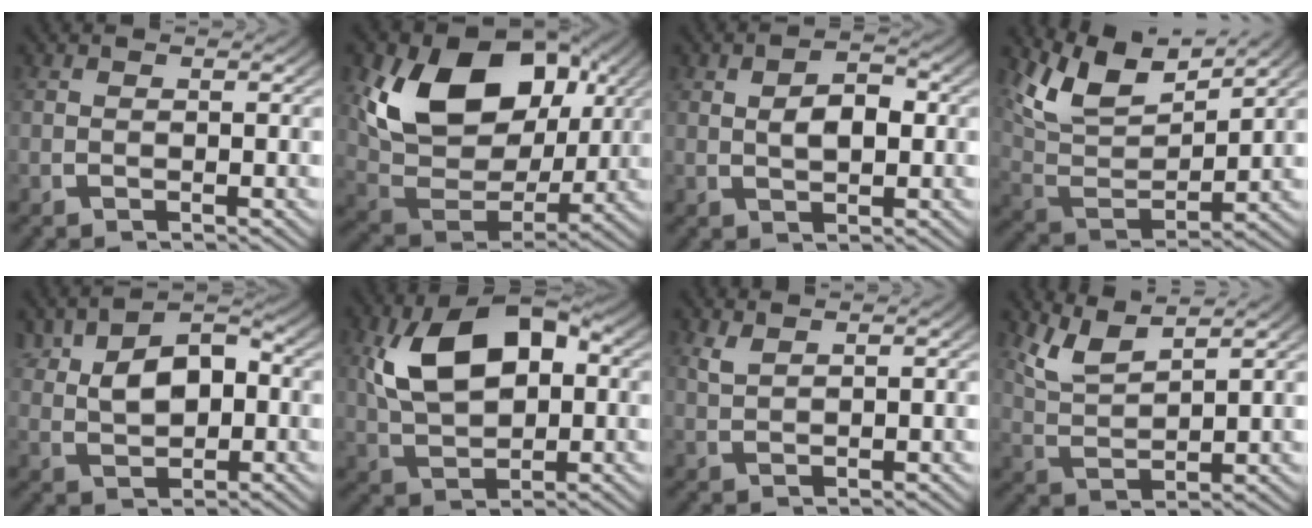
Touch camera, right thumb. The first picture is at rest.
{"total": 14.8, "force": [2.8, 9.8, 10.8], "torque": [-0.225, -0.025, 0.053]}
{"total": 3.2, "force": [0.4, 1.9, 2.6], "torque": [-0.047, -0.007, 0.016]}
{"total": 9.6, "force": [3.7, 5.7, 6.8], "torque": [-0.152, -0.013, 0.069]}
{"total": 5.6, "force": [1.2, 3.6, 4.1], "torque": [-0.074, -0.013, 0.037]}
{"total": 10.5, "force": [1.7, 6.6, 8.0], "torque": [-0.167, -0.020, 0.048]}
{"total": 1.8, "force": [1.5, 0.3, 0.8], "torque": [-0.020, 0.001, 0.038]}
{"total": 5.3, "force": [3.5, 2.3, 3.3], "torque": [-0.074, -0.005, 0.078]}